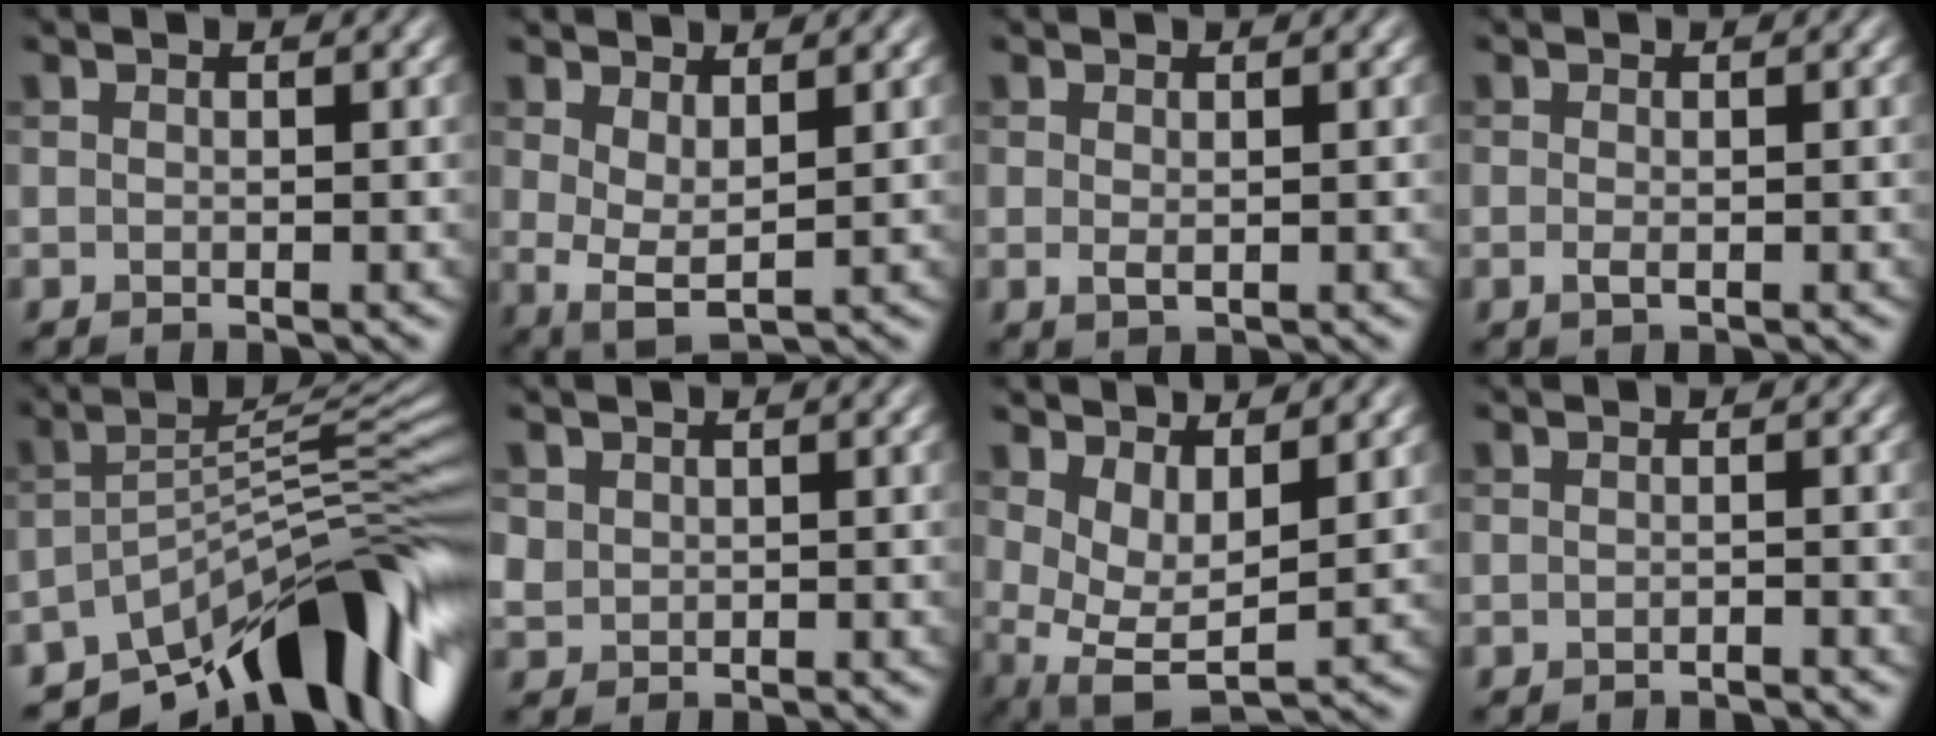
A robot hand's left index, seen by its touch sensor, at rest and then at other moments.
{"total": 2.9, "force": [1.1, 1.0, 2.5], "torque": [-0.048, -0.009, 0.023]}
{"total": 1.0, "force": [0.1, 0.5, 0.9], "torque": [-0.015, -0.003, 0.004]}
{"total": 0.9, "force": [-0.2, 0.3, 0.8], "torque": [-0.018, -0.003, -0.005]}
{"total": 12.4, "force": [-8.4, 3.7, 8.3], "torque": [-0.112, 0.012, -0.141]}
{"total": 1.2, "force": [0.4, 1.2, 0.1], "torque": [0.002, -0.004, 0.008]}
{"total": 4.8, "force": [1.4, 2.2, 4.0], "torque": [-0.082, -0.015, 0.031]}
{"total": 0.9, "force": [-0.8, 0.1, 0.3], "torque": [-0.001, 0.001, -0.015]}